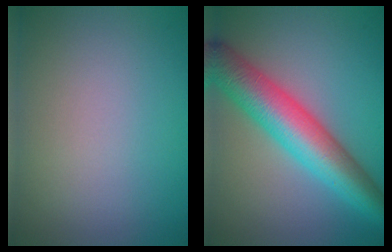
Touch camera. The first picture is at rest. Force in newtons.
{"total": 8.1, "press": 8.1, "slide": 0.2}